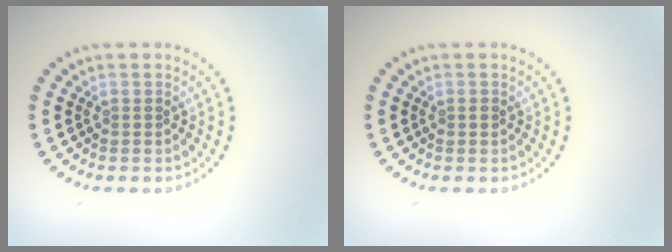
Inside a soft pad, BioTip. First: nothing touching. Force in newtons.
{"total": 0.7, "press": 0.7, "slide": 0.2}